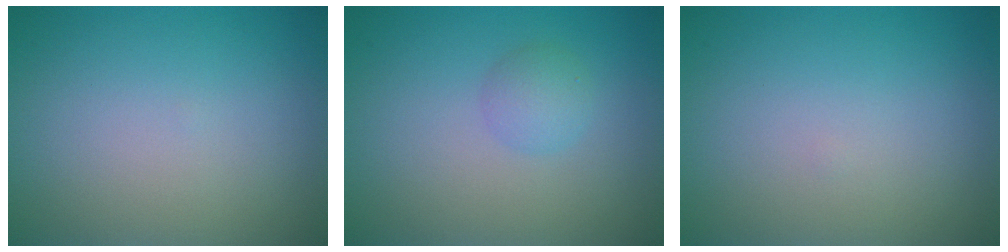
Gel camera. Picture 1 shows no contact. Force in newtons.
{"total": 1.7, "press": 1.7, "slide": 0.1}
{"total": 0.0}